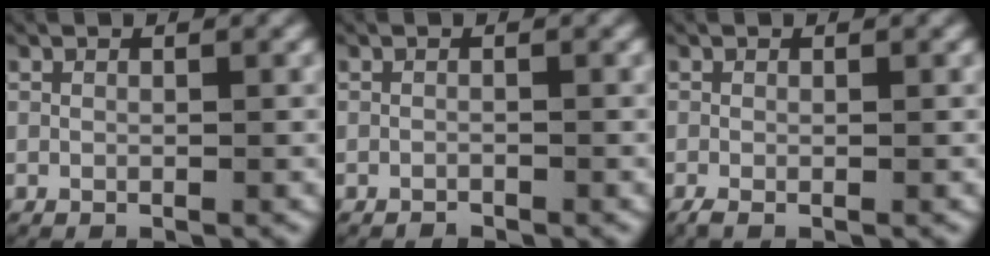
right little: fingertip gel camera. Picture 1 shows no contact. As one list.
[{"total": 0.7, "force": [-0.7, 0.1, 0.0], "torque": [-0.001, -0.005, -0.012]}, {"total": 1.0, "force": [-0.8, 0.3, 0.6], "torque": [-0.011, -0.005, -0.012]}]